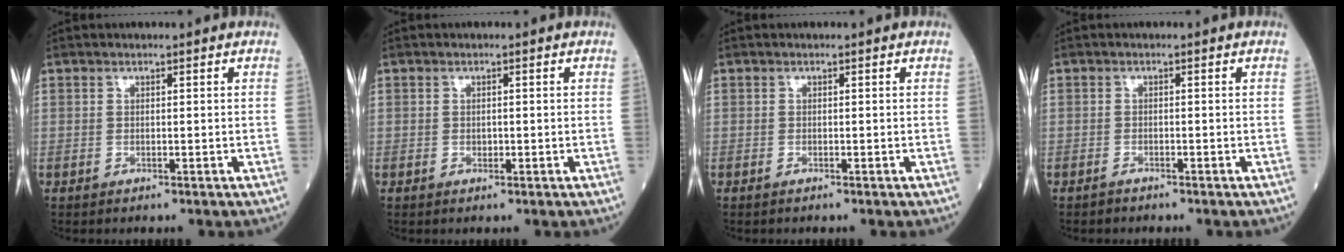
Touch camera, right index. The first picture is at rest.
{"total": 0.6, "force": [-0.1, 0.5, 0.4], "torque": [-0.004, 0.001, -0.002]}
{"total": 0.0}
{"total": 0.8, "force": [-0.7, 0.2, 0.1], "torque": [-0.006, -0.002, -0.014]}